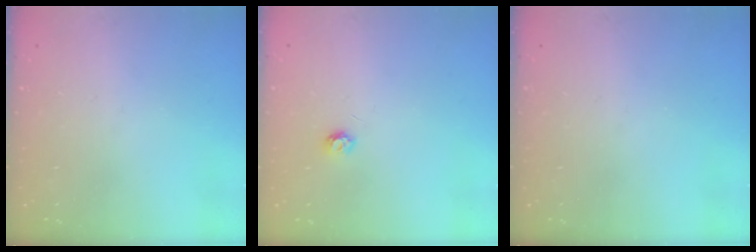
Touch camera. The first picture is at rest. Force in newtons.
{"total": 3.9, "press": 3.9, "slide": 0.5}
{"total": 0.0}